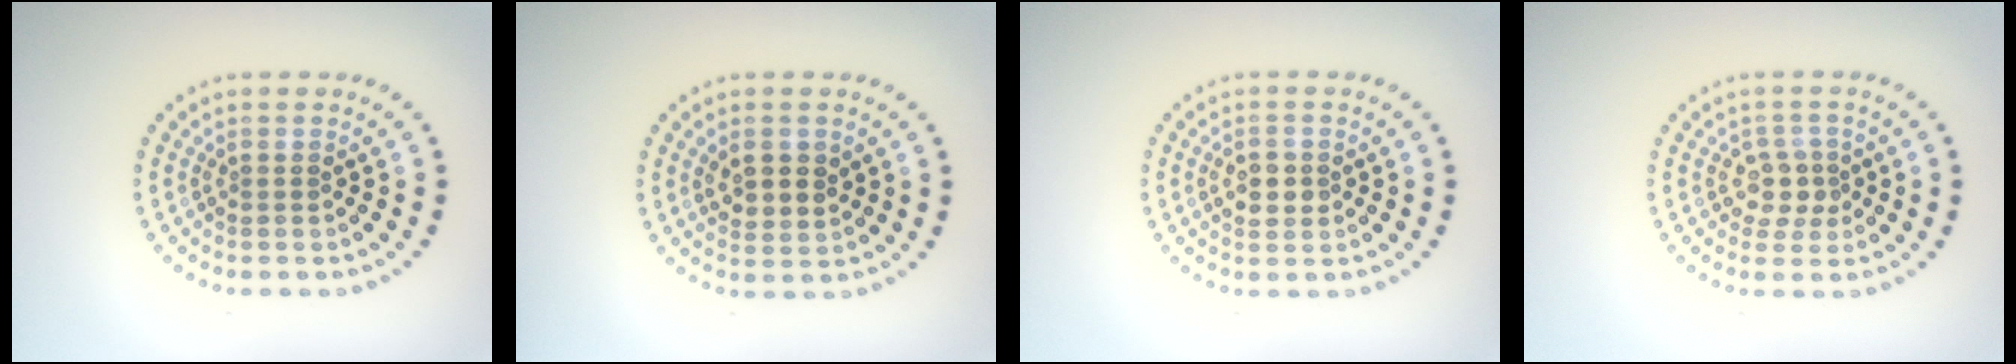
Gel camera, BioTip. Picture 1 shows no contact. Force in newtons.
{"total": 2.7, "press": 2.6, "slide": 0.7}
{"total": 2.6, "press": 2.6, "slide": 0.2}
{"total": 2.5, "press": 2.2, "slide": 1.1}